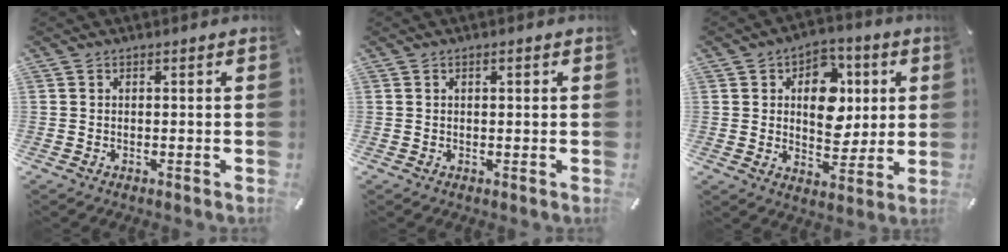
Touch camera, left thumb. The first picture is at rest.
{"total": 0.9, "force": [0.3, 0.3, 0.7], "torque": [-0.015, 0.003, 0.004]}
{"total": 11.9, "force": [2.2, 9.3, 7.2], "torque": [-0.082, -0.007, 0.038]}